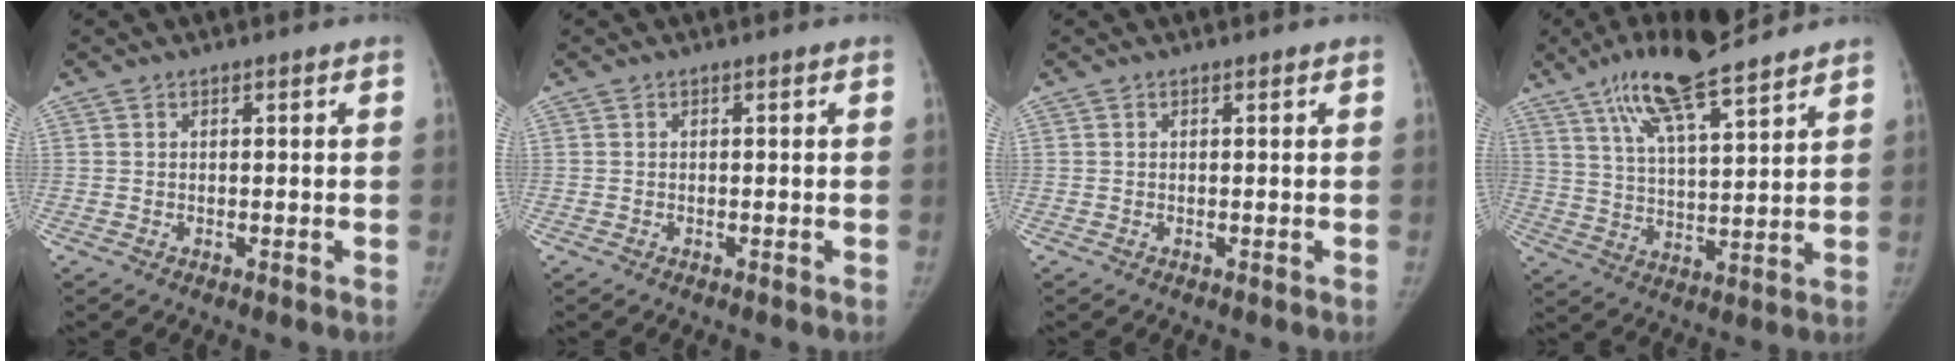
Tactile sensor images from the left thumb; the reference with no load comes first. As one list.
[{"total": 0.0}, {"total": 0.0}, {"total": 15.3, "force": [11.2, 3.0, 10.0], "torque": [-0.166, -0.041, 0.202]}]